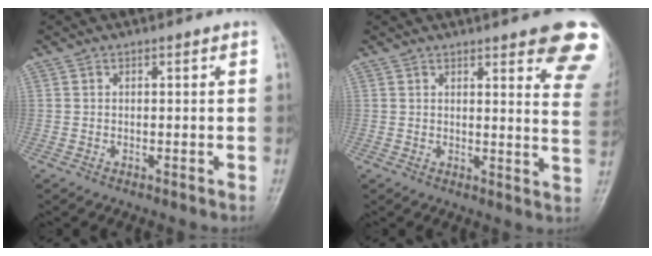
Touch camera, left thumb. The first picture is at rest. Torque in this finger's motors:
{"motor_torque": [3.41, 1.60, 1.57, -1.08, 0.04]}